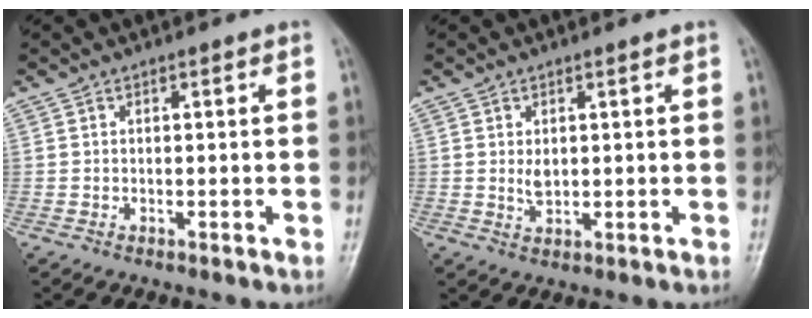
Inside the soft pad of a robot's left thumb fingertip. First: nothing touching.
{"total": 2.5, "force": [0.6, 1.5, 1.9], "torque": [-0.025, -0.008, 0.014]}